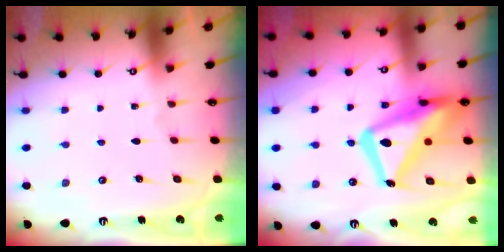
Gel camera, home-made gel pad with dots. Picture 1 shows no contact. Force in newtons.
{"total": 20.3, "press": 20.2, "slide": 1.8}